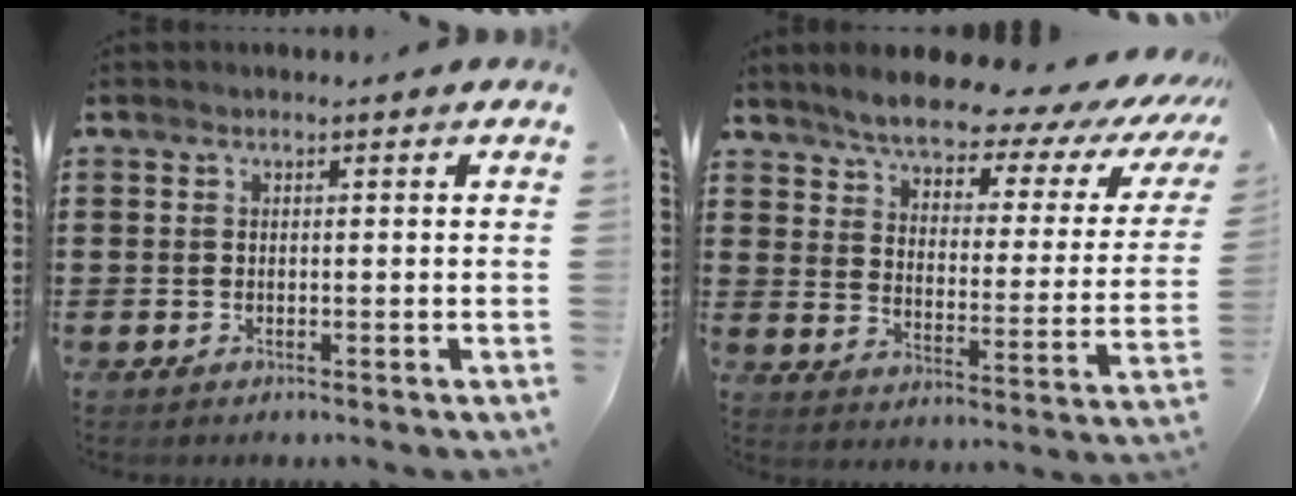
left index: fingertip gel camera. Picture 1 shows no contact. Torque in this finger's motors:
{"motor_torque": [2.14, 0.00, 1.05, 0.21]}